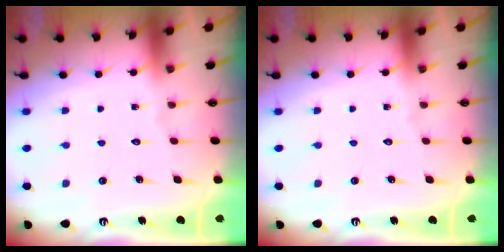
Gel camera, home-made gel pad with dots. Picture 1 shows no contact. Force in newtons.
{"total": 0.0}